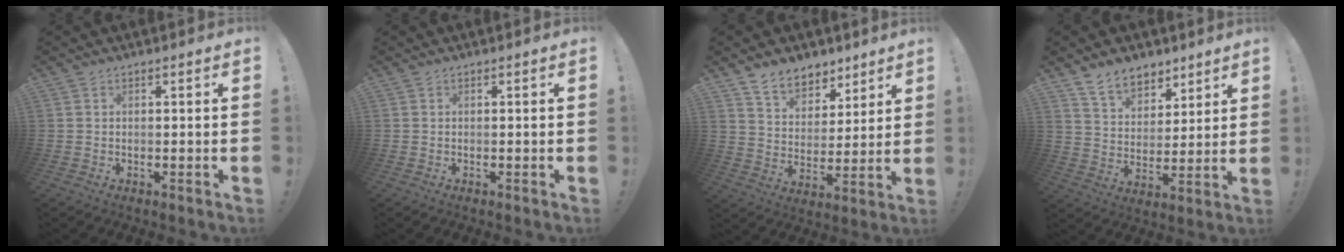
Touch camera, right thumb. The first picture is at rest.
{"total": 0.0}
{"total": 10.0, "force": [7.8, 5.8, 2.4], "torque": [-0.042, -0.062, 0.152]}
{"total": 11.1, "force": [8.3, 6.4, 3.5], "torque": [-0.059, -0.057, 0.162]}